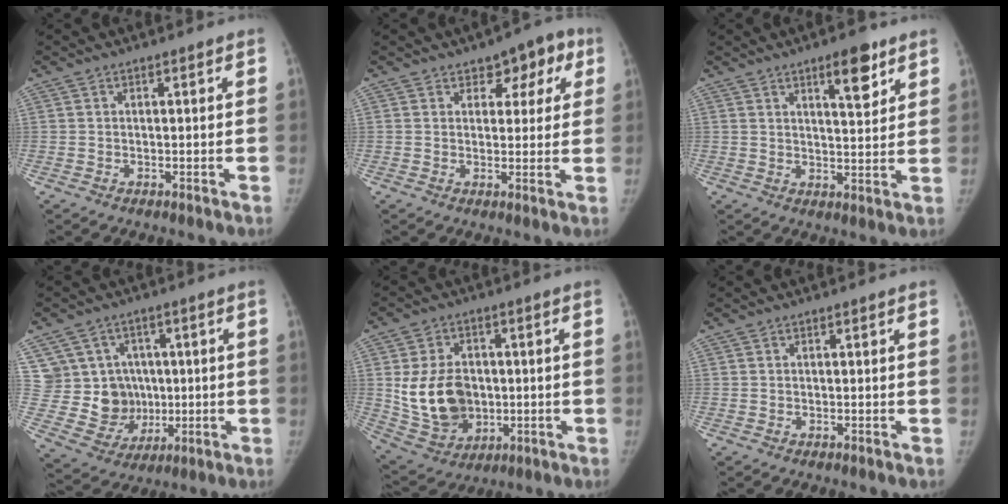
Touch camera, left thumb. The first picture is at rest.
{"total": 6.6, "force": [3.2, 4.1, 4.0], "torque": [-0.006, -0.007, 0.036]}
{"total": 7.3, "force": [4.4, 2.2, 5.4], "torque": [-0.063, -0.028, 0.065]}
{"total": 13.0, "force": [2.0, 12.0, 4.7], "torque": [-0.032, 0.009, 0.060]}
{"total": 14.6, "force": [0.0, 11.2, 9.3], "torque": [-0.133, -0.005, 0.020]}
{"total": 0.0}